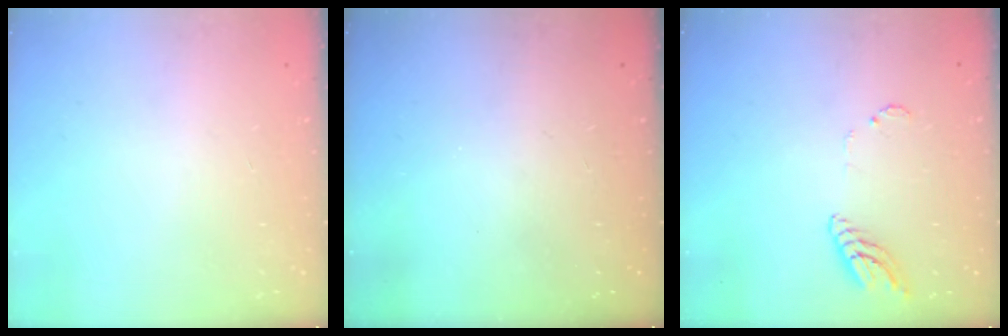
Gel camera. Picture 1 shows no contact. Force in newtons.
{"total": 0.0}
{"total": 8.8, "press": 8.8, "slide": 0.9}